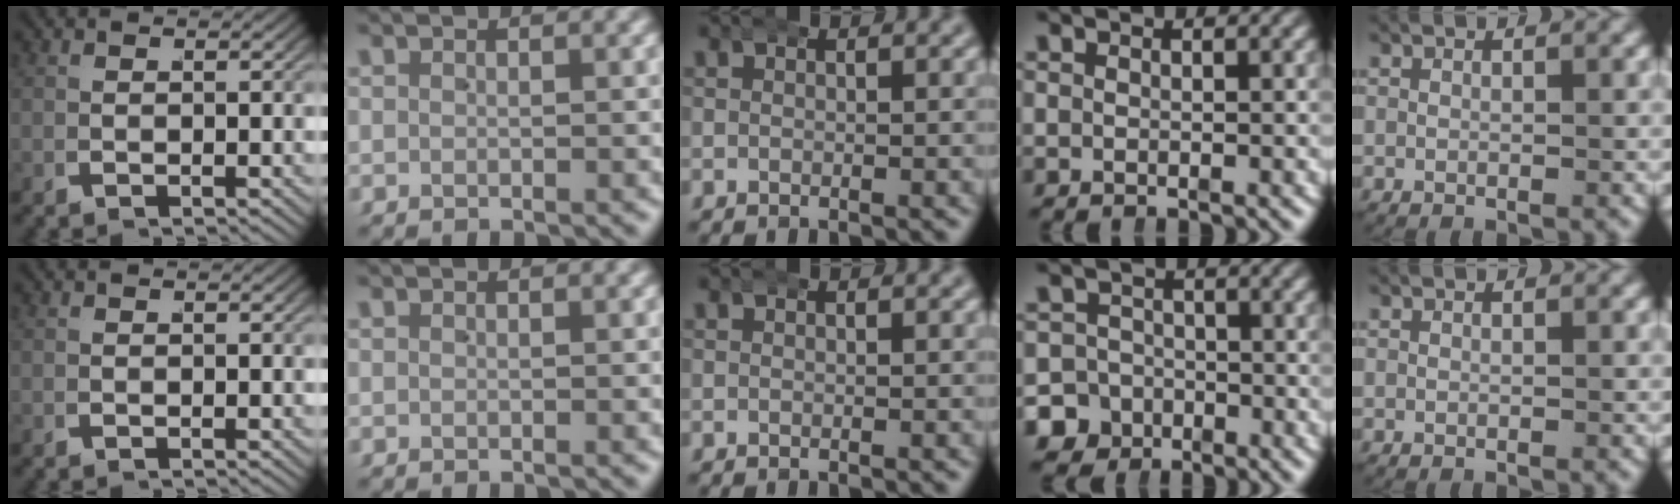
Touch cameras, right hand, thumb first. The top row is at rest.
{"ring": {"total": 8.8, "force": [-4.6, 7.3, 1.7], "torque": [-0.034, -0.037, -0.078]}}